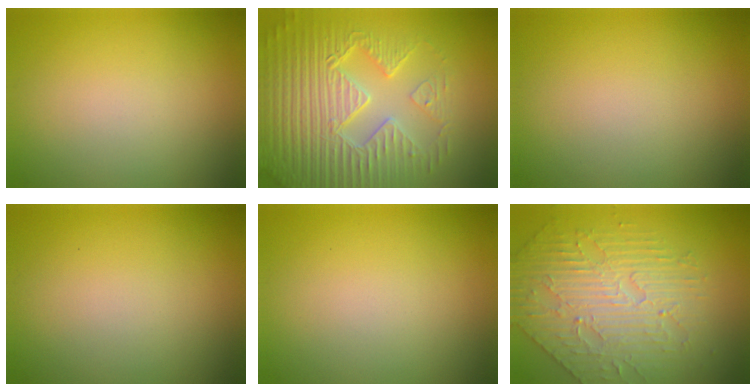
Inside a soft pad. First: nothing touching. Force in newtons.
{"total": 7.2, "press": 5.8, "slide": 4.2}
{"total": 0.0}
{"total": 0.0}
{"total": 0.0}
{"total": 4.4, "press": 4.3, "slide": 0.8}